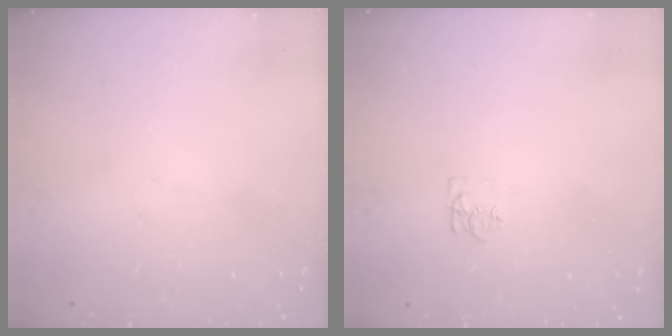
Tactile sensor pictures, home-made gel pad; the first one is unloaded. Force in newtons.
{"total": 3.1, "press": 3.1, "slide": 0.5}